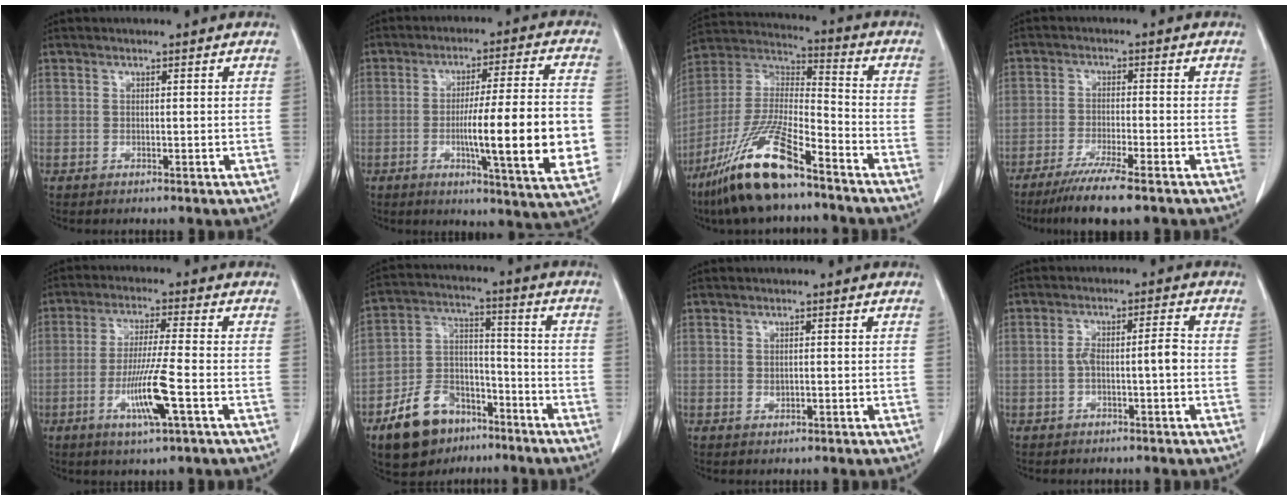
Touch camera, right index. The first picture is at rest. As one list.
[{"total": 17.6, "force": [-2.8, 0.3, 17.3], "torque": [-0.230, -0.007, -0.041]}, {"total": 17.2, "force": [-11.5, 2.9, 12.4], "torque": [-0.270, -0.024, -0.217]}, {"total": 8.1, "force": [-6.0, 0.0, 5.4], "torque": [-0.089, -0.020, -0.097]}, {"total": 9.0, "force": [-3.1, -0.4, 8.5], "torque": [-0.162, -0.015, -0.059]}, {"total": 12.5, "force": [-8.1, 7.4, 6.0], "torque": [-0.126, 0.011, -0.141]}, {"total": 0.9, "force": [0.0, 0.4, 0.7], "torque": [-0.013, -0.002, 0.002]}, {"total": 4.3, "force": [-0.9, 0.7, 4.2], "torque": [-0.075, 0.018, -0.011]}]